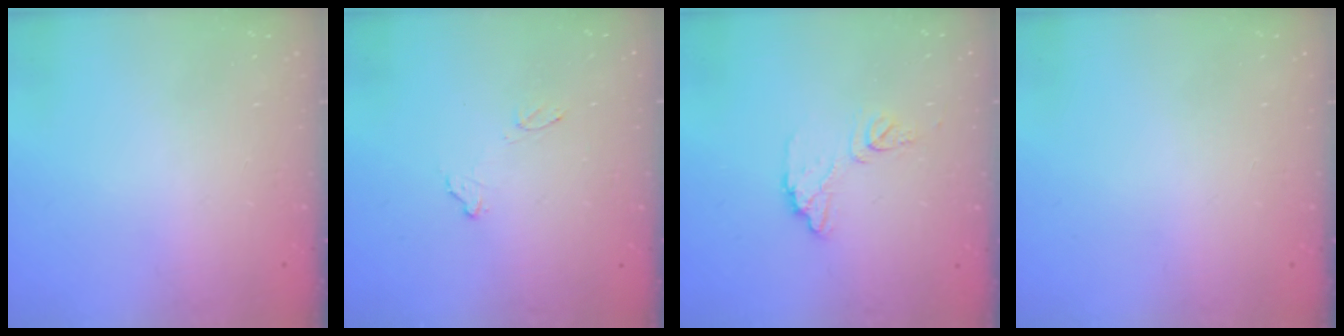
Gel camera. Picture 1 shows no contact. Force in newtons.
{"total": 8.7, "press": 8.6, "slide": 0.6}
{"total": 8.9, "press": 8.9, "slide": 0.6}
{"total": 0.0}